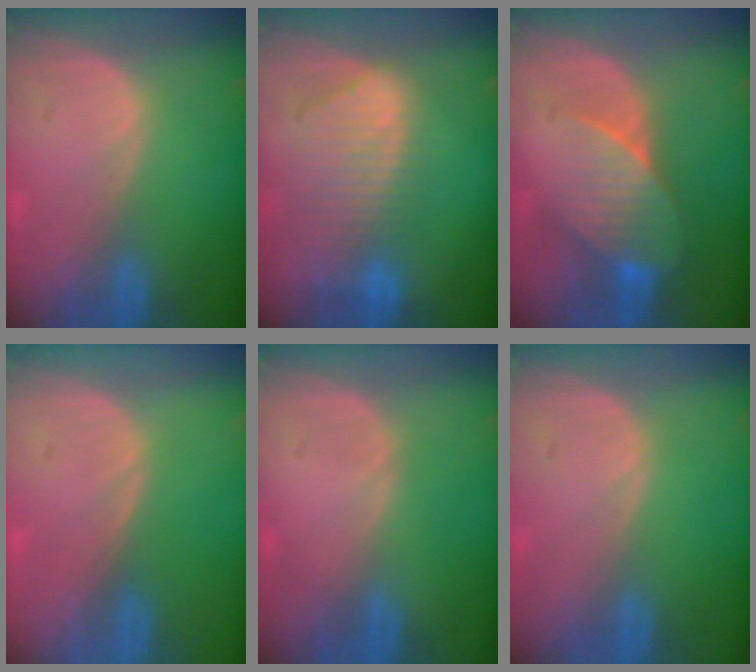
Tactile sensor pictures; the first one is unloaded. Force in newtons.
{"total": 9.5, "press": 8.2, "slide": 4.8}
{"total": 7.9, "press": 7.2, "slide": 3.2}
{"total": 0.0}
{"total": 0.0}
{"total": 0.0}